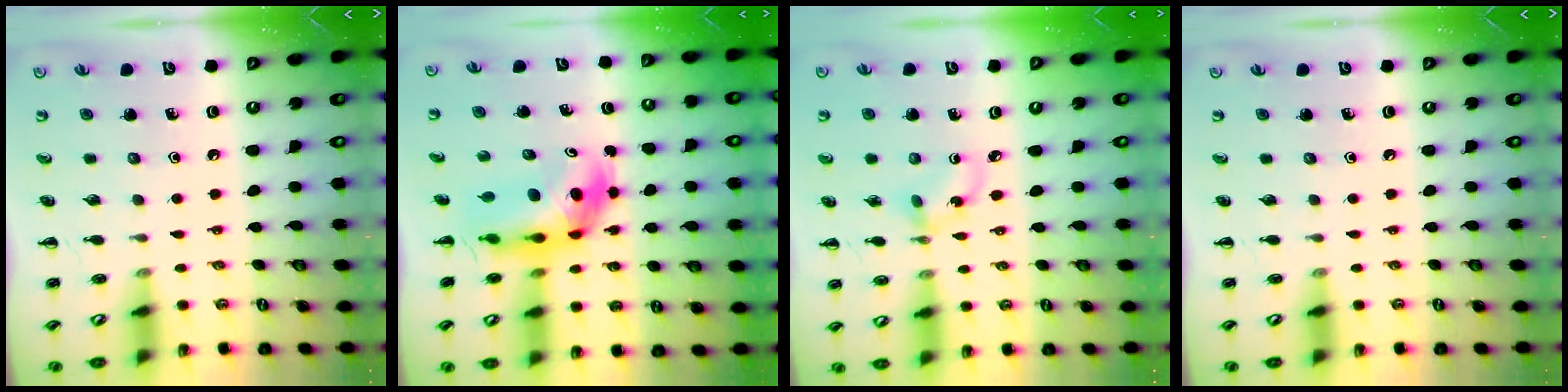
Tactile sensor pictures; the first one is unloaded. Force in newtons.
{"total": 6.2, "press": 5.9, "slide": 1.7}
{"total": 4.0, "press": 3.9, "slide": 0.7}
{"total": 0.0}